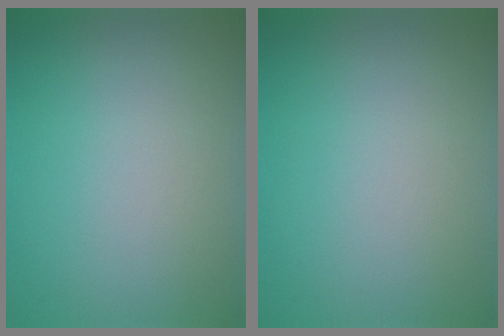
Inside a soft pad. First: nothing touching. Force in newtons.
{"total": 0.0}